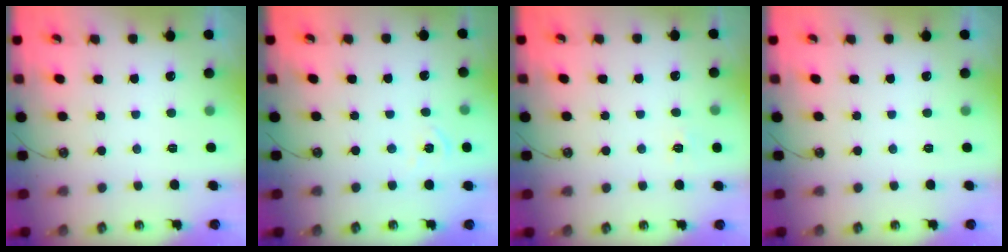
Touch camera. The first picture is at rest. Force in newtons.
{"total": 6.2, "press": 6.1, "slide": 0.6}
{"total": 5.1, "press": 5.0, "slide": 0.6}
{"total": 0.0}